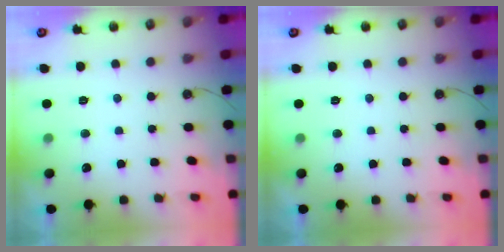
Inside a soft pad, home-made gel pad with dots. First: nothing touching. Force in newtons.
{"total": 0.0}